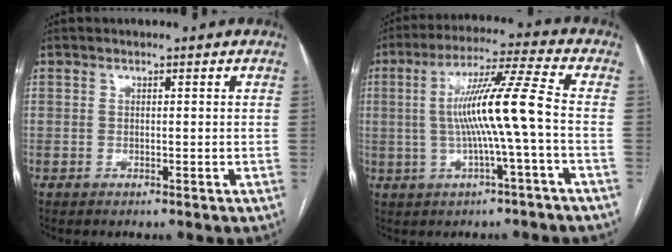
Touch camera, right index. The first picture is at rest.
{"total": 11.0, "force": [-0.9, -1.2, 10.9], "torque": [-0.199, 0.014, -0.014]}